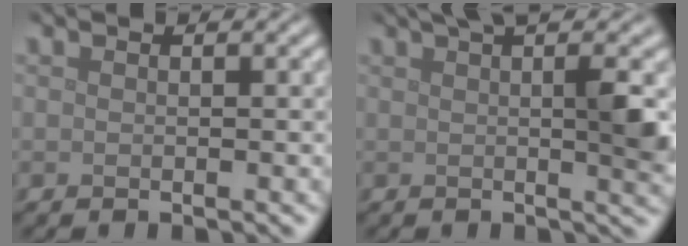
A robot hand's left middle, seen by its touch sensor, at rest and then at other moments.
{"total": 5.3, "force": [1.7, 1.0, 4.9], "torque": [-0.064, 0.003, 0.027]}